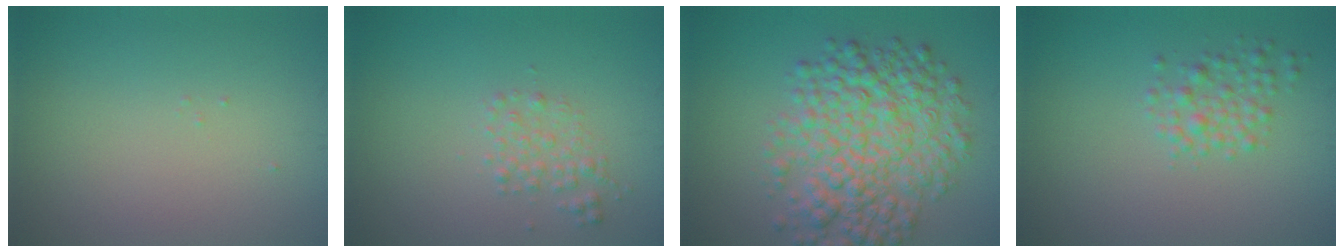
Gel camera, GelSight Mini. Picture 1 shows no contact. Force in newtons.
{"total": 1.7, "press": 1.7, "slide": 0.1}
{"total": 8.5, "press": 8.5, "slide": 0.1}
{"total": 2.3, "press": 2.3, "slide": 0.1}